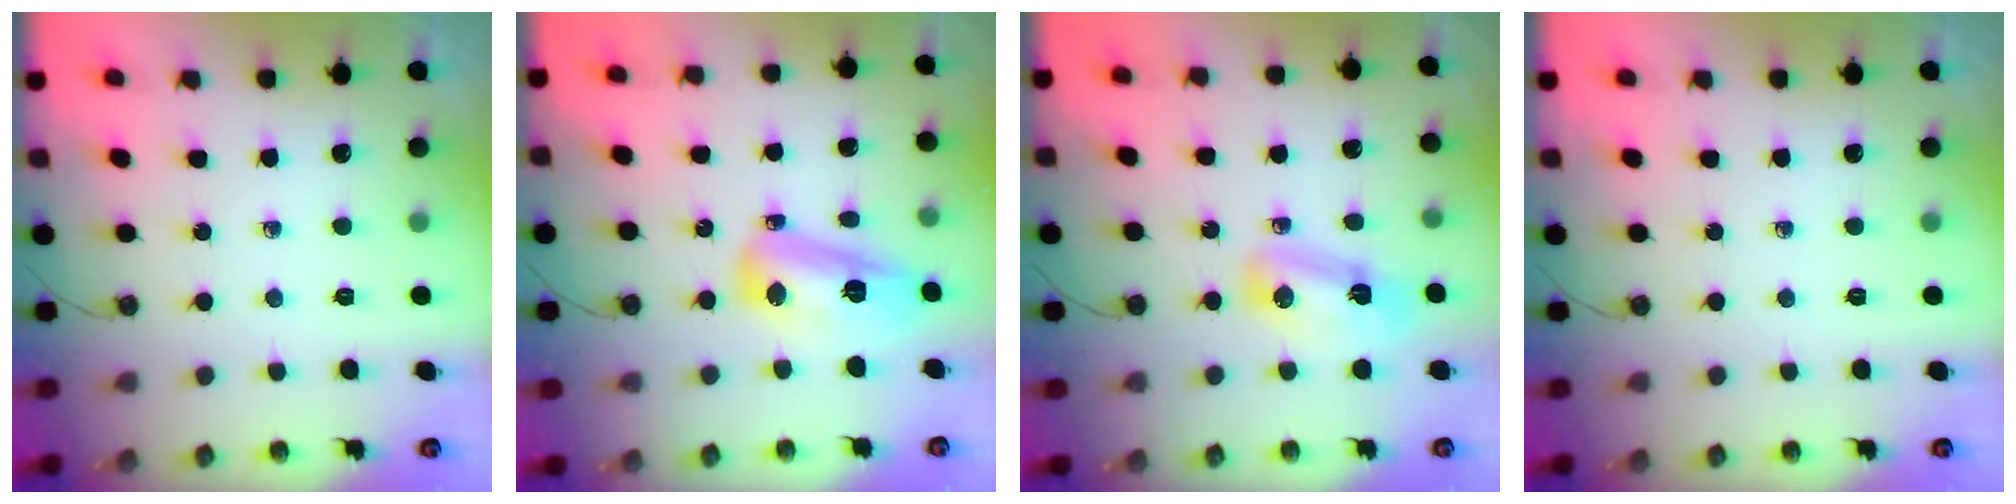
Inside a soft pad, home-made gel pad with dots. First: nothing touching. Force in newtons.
{"total": 13.2, "press": 13.1, "slide": 1.6}
{"total": 7.3, "press": 7.3, "slide": 0.3}
{"total": 0.0}